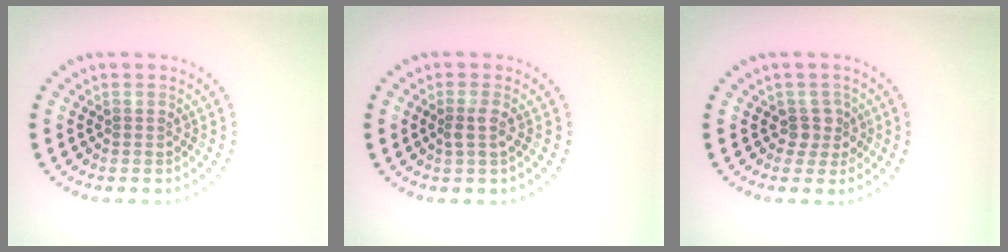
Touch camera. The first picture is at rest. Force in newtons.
{"total": 1.5, "press": 1.3, "slide": 0.8}
{"total": 1.9, "press": 1.5, "slide": 1.2}